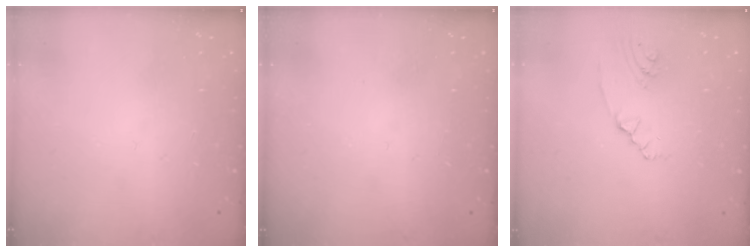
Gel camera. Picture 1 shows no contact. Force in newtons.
{"total": 0.0}
{"total": 1.8, "press": 1.5, "slide": 1.0}